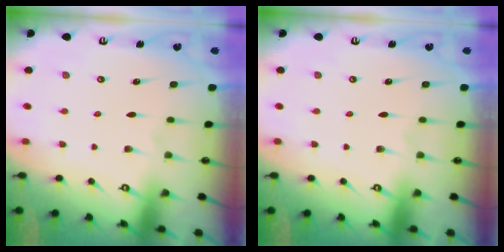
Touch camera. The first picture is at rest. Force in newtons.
{"total": 0.0}